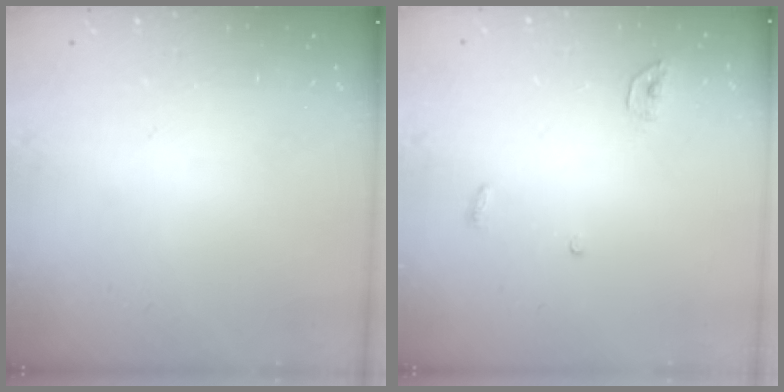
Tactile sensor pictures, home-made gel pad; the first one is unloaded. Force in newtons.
{"total": 3.5, "press": 3.5, "slide": 0.3}